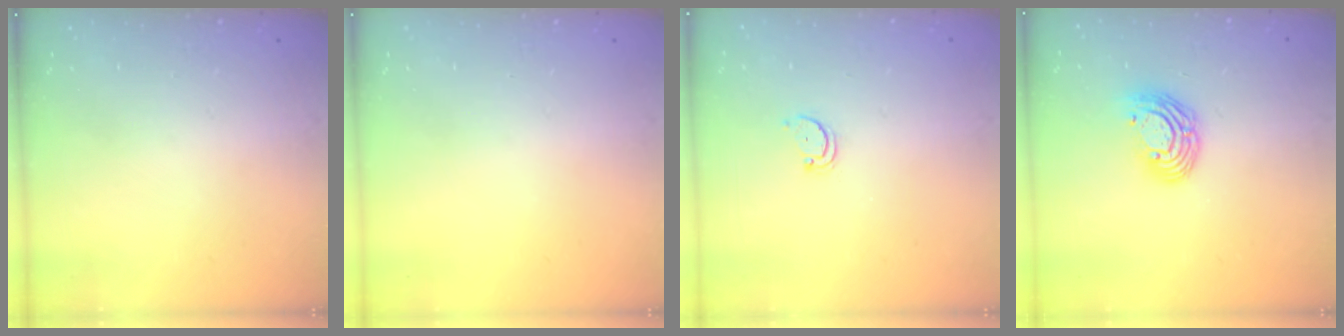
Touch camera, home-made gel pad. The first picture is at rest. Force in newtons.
{"total": 0.0}
{"total": 2.5, "press": 2.4, "slide": 0.5}
{"total": 9.5, "press": 9.4, "slide": 1.7}